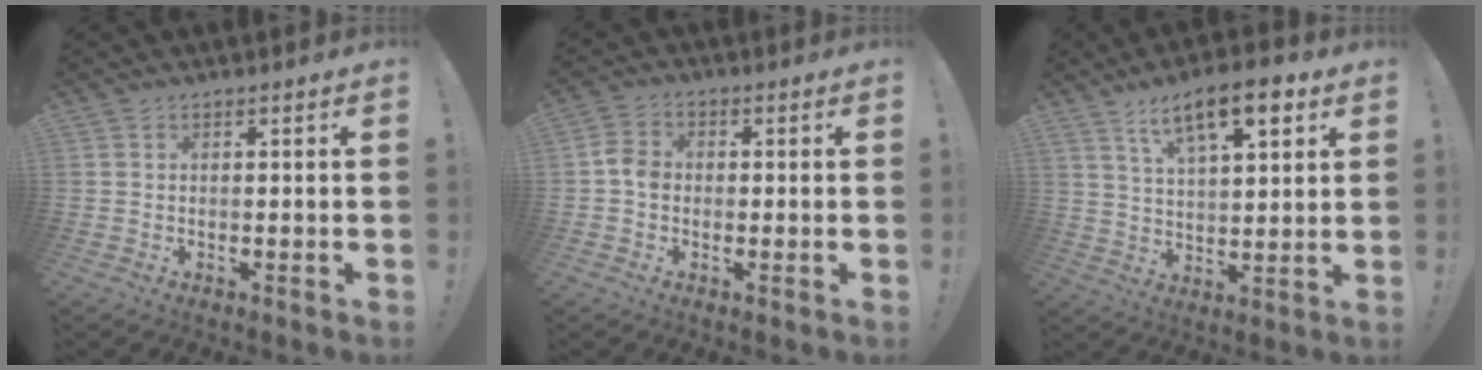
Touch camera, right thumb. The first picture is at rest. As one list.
[{"total": 4.7, "force": [-0.9, 3.6, 2.9], "torque": [-0.042, 0.016, -0.014]}, {"total": 13.0, "force": [7.2, 4.5, 9.9], "torque": [-0.159, -0.022, 0.119]}]